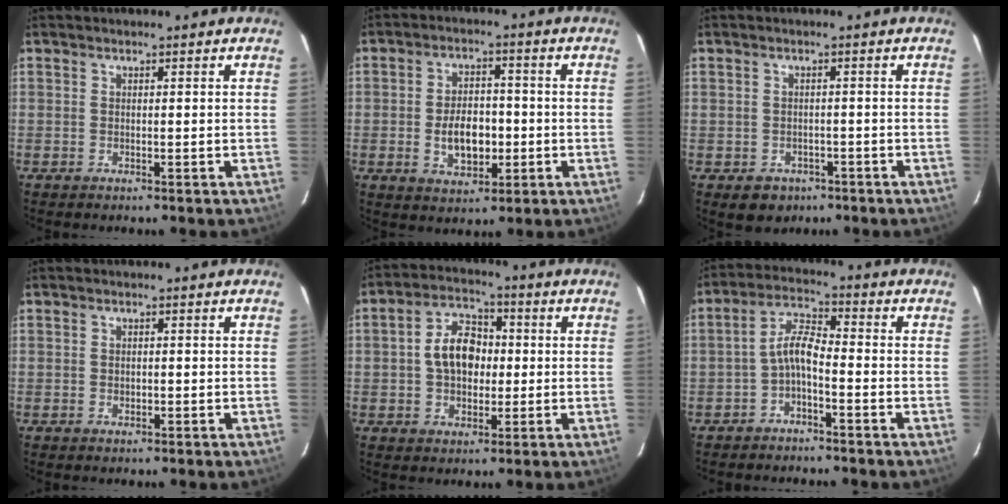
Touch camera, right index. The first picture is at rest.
{"total": 8.4, "force": [-1.6, 5.1, 6.5], "torque": [-0.120, 0.006, -0.017]}
{"total": 4.4, "force": [-1.9, 3.8, 0.8], "torque": [-0.020, 0.008, -0.017]}
{"total": 1.0, "force": [-0.1, 0.8, 0.5], "torque": [-0.006, 0.001, -0.001]}
{"total": 9.2, "force": [0.3, 6.4, 6.6], "torque": [-0.125, 0.026, 0.007]}
{"total": 4.7, "force": [-2.4, 1.3, 3.8], "torque": [-0.088, 0.017, -0.046]}